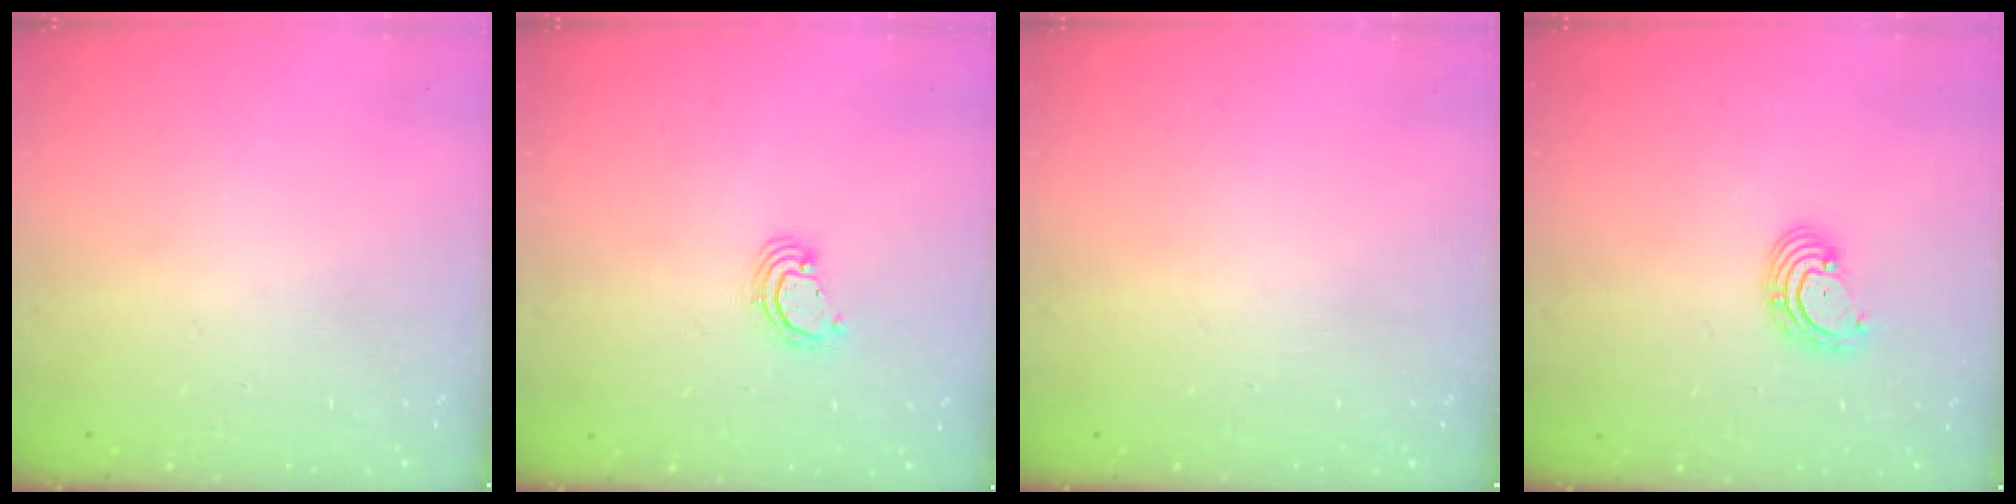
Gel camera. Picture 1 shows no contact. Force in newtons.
{"total": 2.8, "press": 2.8, "slide": 0.2}
{"total": 0.0}
{"total": 2.8, "press": 2.8, "slide": 0.2}